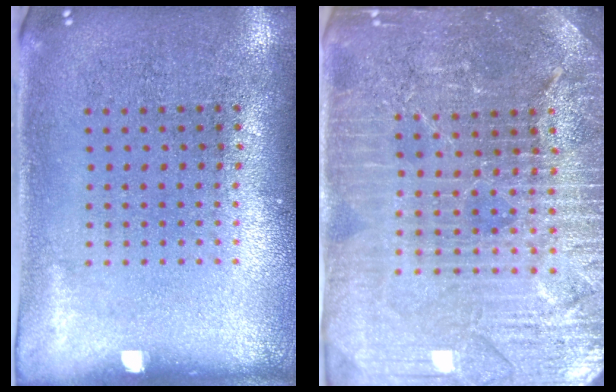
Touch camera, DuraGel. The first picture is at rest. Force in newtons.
{"total": 4.4, "press": 4.1, "slide": 1.4}